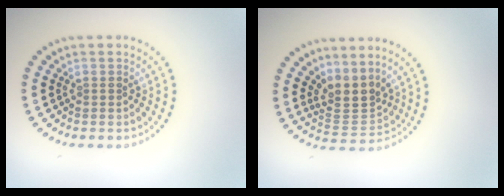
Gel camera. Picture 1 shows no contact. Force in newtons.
{"total": 3.2, "press": 2.3, "slide": 2.2}